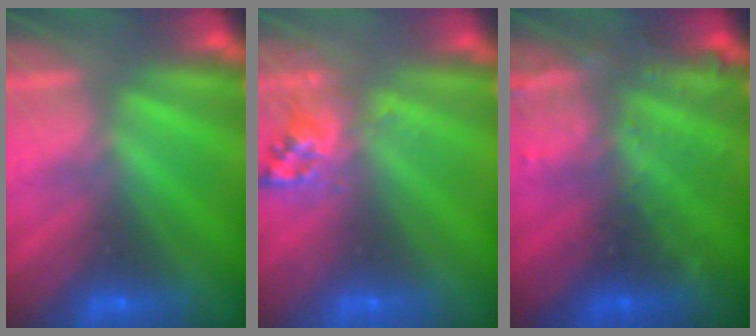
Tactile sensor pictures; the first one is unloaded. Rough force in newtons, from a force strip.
{"total": 2.7}
{"total": 2.9}